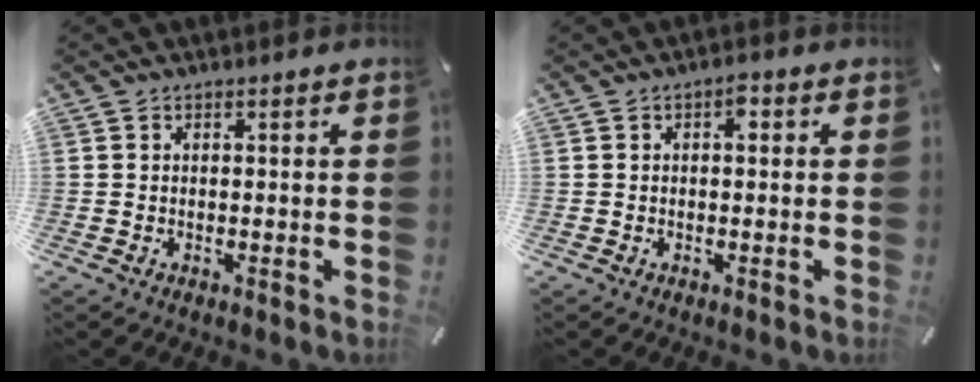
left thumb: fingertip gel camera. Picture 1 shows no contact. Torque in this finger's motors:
{"motor_torque": [0.51, 0.61, 0.35, -0.43, 0.09]}